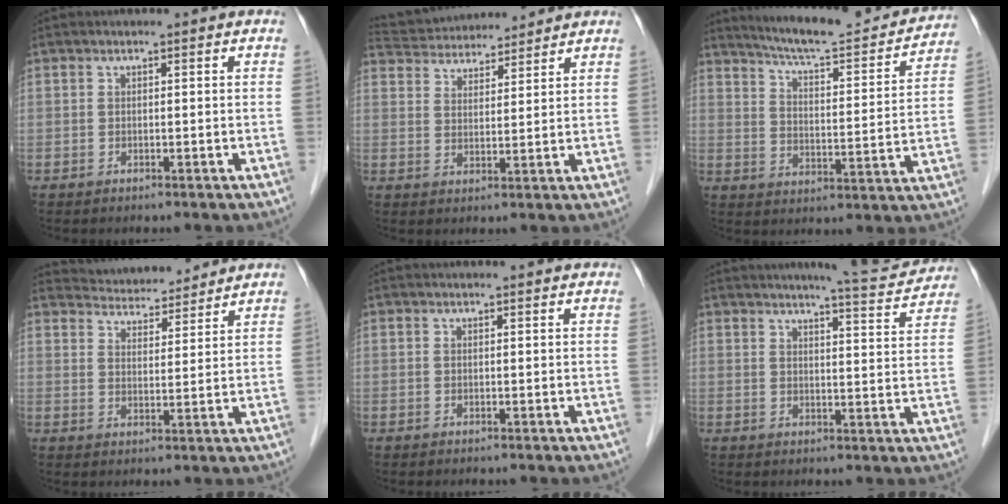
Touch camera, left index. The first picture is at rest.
{"total": 12.3, "force": [11.6, 2.6, 3.2], "torque": [-0.061, 0.037, 0.189]}
{"total": 17.9, "force": [16.7, 1.9, 6.1], "torque": [-0.093, -0.022, 0.228]}
{"total": 10.3, "force": [9.9, 1.7, 2.0], "torque": [-0.036, 0.014, 0.150]}
{"total": 2.5, "force": [2.4, 0.3, 0.4], "torque": [-0.012, 0.008, 0.022]}
{"total": 8.6, "force": [8.3, 0.1, 2.2], "torque": [-0.036, -0.016, 0.098]}